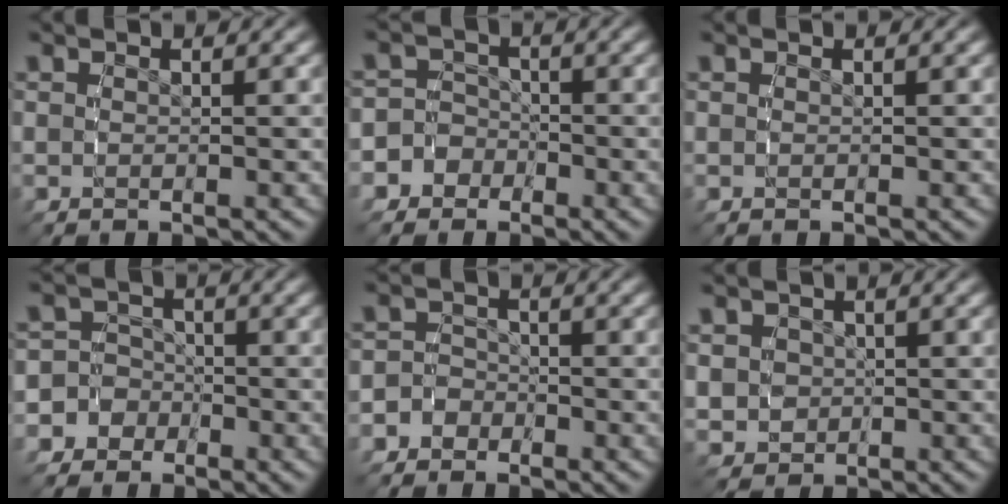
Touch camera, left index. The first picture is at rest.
{"total": 8.8, "force": [-3.3, 8.0, 1.3], "torque": [-0.058, -0.026, -0.071]}
{"total": 0.0}
{"total": 10.4, "force": [-3.7, 9.6, 1.5], "torque": [-0.069, -0.034, -0.077]}
{"total": 4.9, "force": [-2.4, 4.2, 0.5], "torque": [-0.026, -0.010, -0.051]}
{"total": 5.5, "force": [-0.1, 5.1, 2.0], "torque": [-0.057, -0.023, 0.004]}